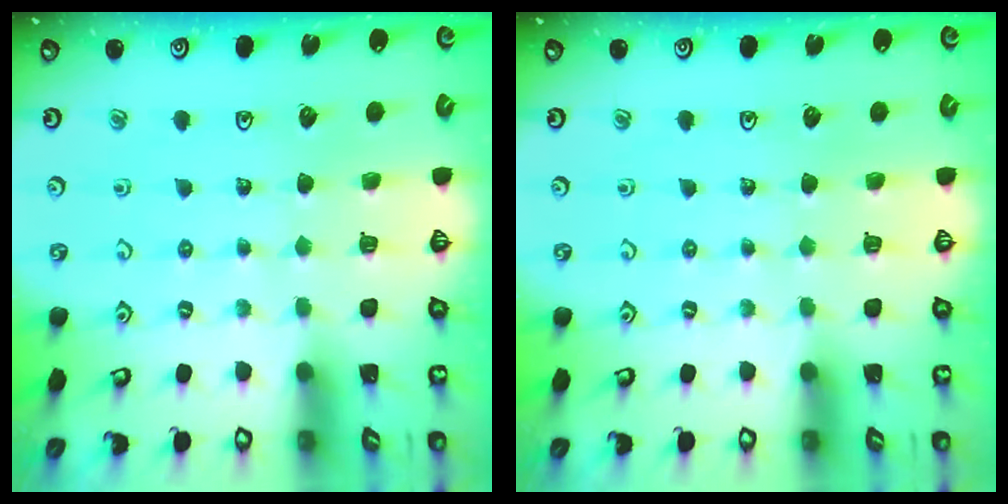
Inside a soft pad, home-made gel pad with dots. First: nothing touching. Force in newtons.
{"total": 0.0}